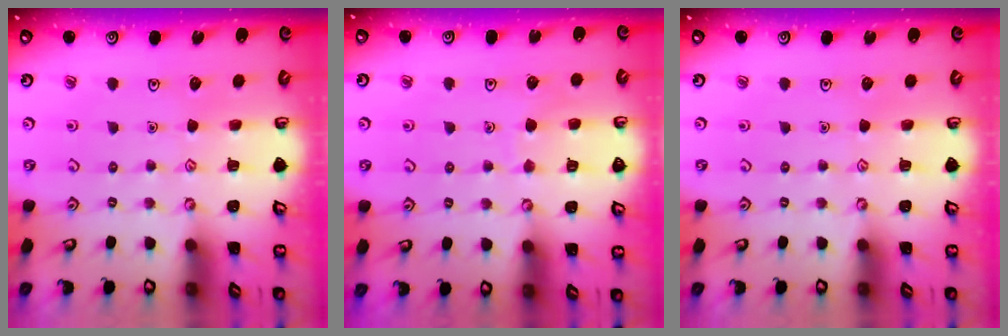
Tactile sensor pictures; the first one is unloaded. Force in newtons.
{"total": 3.3, "press": 3.3, "slide": 0.3}
{"total": 0.0}